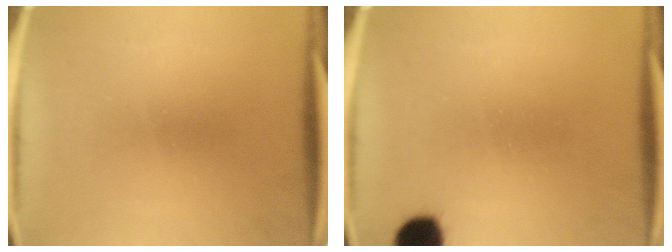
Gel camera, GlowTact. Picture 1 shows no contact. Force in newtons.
{"total": 6.5}